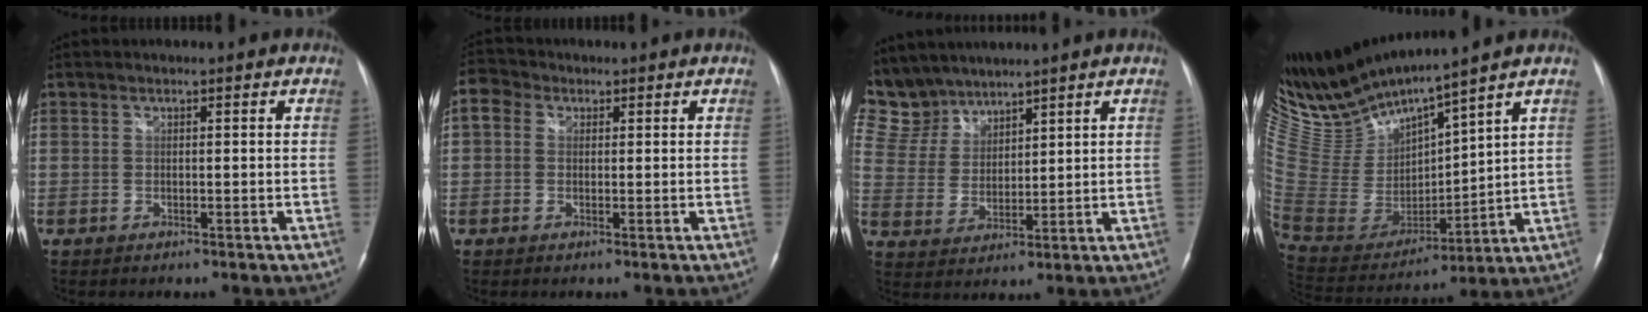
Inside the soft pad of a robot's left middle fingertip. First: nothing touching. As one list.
[{"total": 3.7, "force": [1.1, 3.1, 1.8], "torque": [-0.044, 0.024, 0.018]}, {"total": 9.7, "force": [8.9, 3.9, 0.5], "torque": [-0.025, 0.015, 0.197]}, {"total": 15.1, "force": [14.1, -0.3, 5.4], "torque": [-0.129, -0.015, 0.295]}]